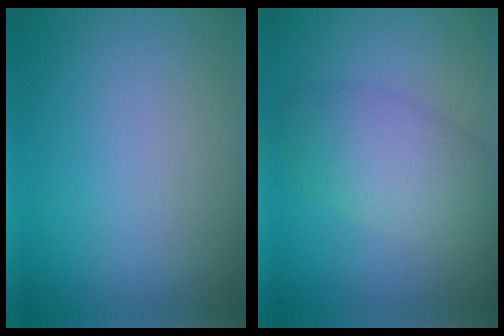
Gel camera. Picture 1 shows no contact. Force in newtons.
{"total": 4.5, "press": 4.5, "slide": 0.2}